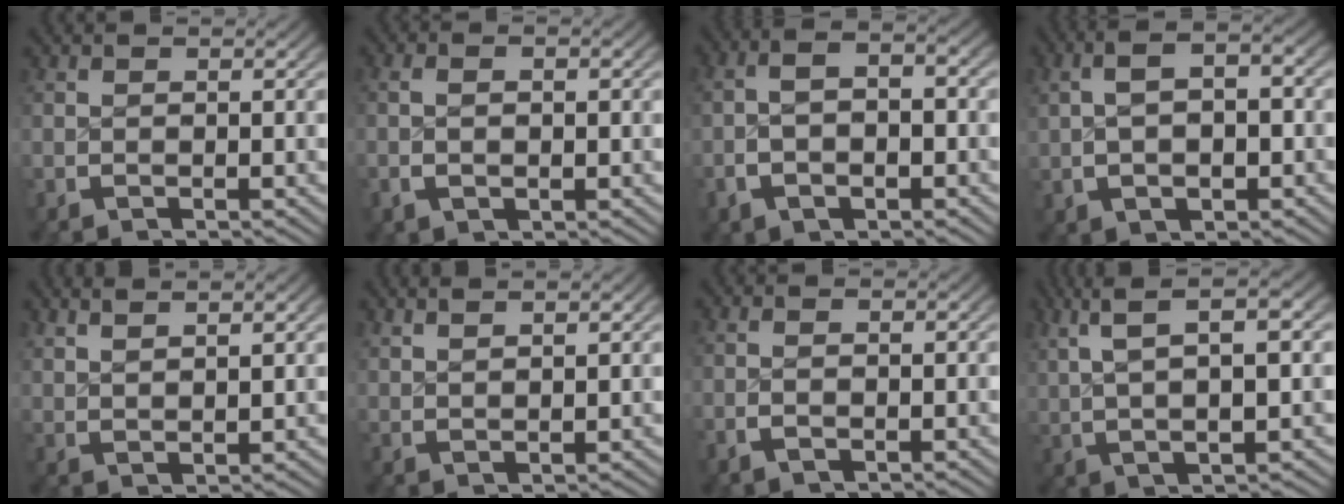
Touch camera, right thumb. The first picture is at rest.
{"total": 2.0, "force": [-0.2, 1.2, 1.6], "torque": [-0.038, 0.000, -0.002]}
{"total": 4.3, "force": [-0.5, 2.4, 3.5], "torque": [-0.061, 0.004, -0.015]}
{"total": 5.3, "force": [0.6, 3.0, 4.4], "torque": [-0.067, 0.011, 0.008]}
{"total": 3.1, "force": [2.8, 0.4, 1.3], "torque": [-0.015, 0.007, 0.057]}
{"total": 2.4, "force": [2.2, 0.1, 0.8], "torque": [-0.007, 0.006, 0.048]}
{"total": 1.1, "force": [-0.6, 0.5, 0.8], "torque": [-0.022, -0.005, -0.008]}
{"total": 8.3, "force": [3.9, 3.0, 6.6], "torque": [-0.107, 0.017, 0.066]}